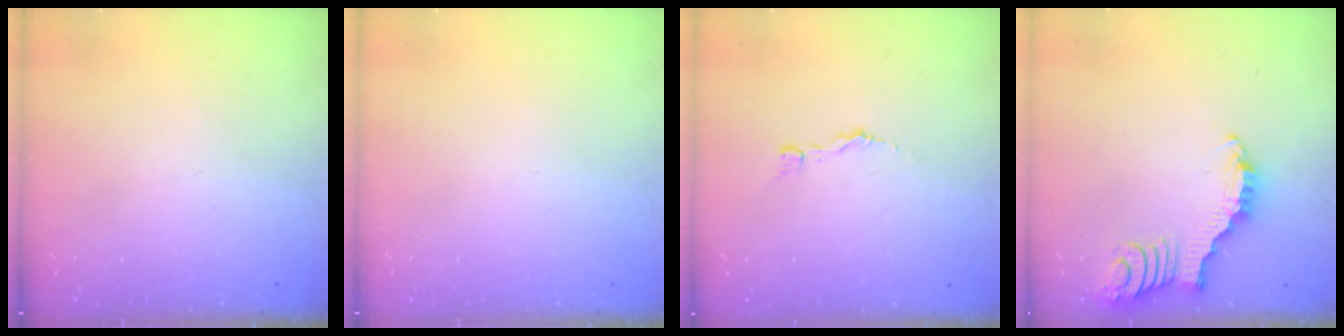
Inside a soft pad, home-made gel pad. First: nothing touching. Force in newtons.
{"total": 0.0}
{"total": 2.9, "press": 2.9, "slide": 0.1}
{"total": 2.9, "press": 2.8, "slide": 0.4}